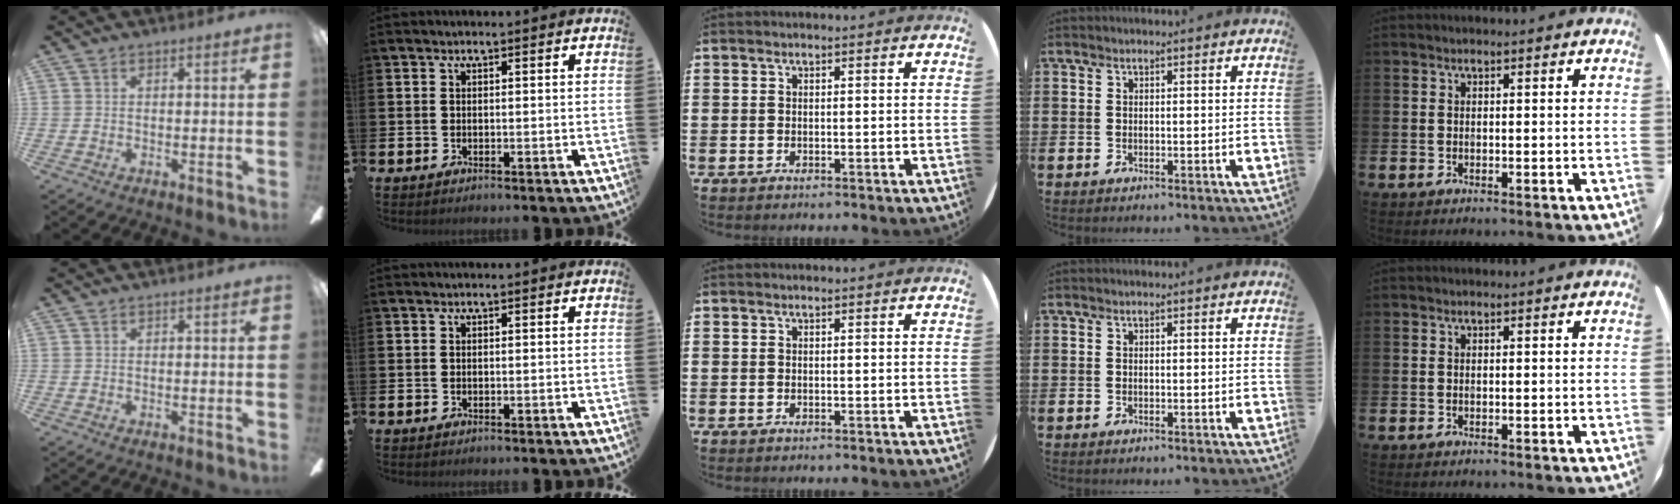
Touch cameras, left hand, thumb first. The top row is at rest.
{}